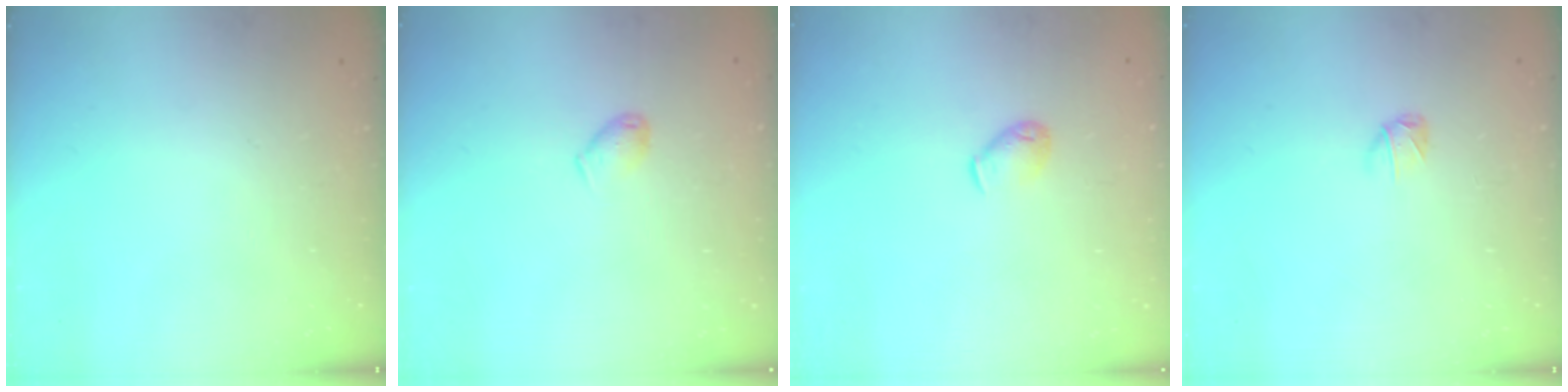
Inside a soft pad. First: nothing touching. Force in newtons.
{"total": 3.7, "press": 3.6, "slide": 0.7}
{"total": 4.8, "press": 4.7, "slide": 0.9}
{"total": 3.0, "press": 3.0, "slide": 0.5}